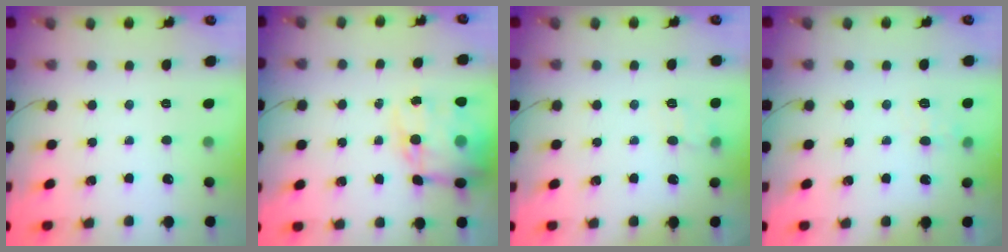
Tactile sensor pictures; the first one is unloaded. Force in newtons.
{"total": 16.1, "press": 15.6, "slide": 3.6}
{"total": 5.7, "press": 5.4, "slide": 2.0}
{"total": 5.5, "press": 5.2, "slide": 1.9}